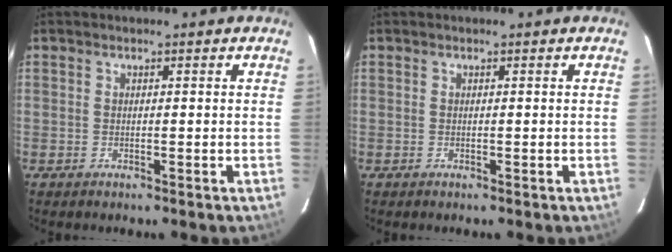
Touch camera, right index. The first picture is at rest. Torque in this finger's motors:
{"motor_torque": [0.00, 0.00, 0.00, 0.00]}